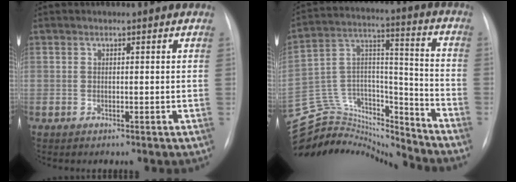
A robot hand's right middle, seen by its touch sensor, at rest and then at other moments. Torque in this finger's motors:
{"motor_torque": [-0.28, -0.28, -0.34, -0.17]}